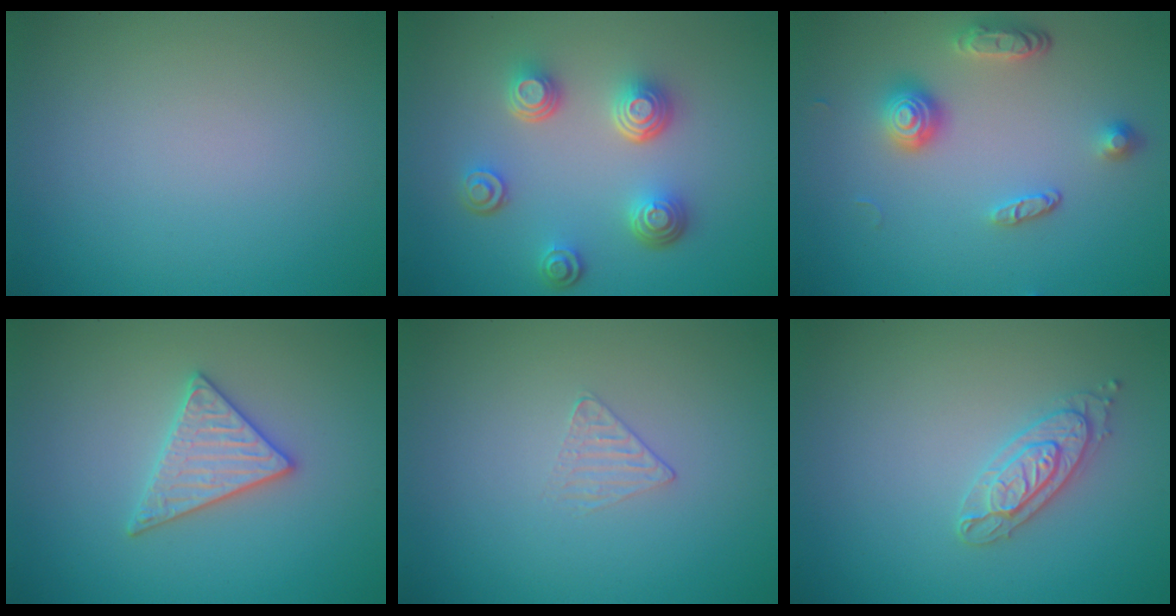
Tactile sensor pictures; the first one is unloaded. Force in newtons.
{"total": 4.5, "press": 3.5, "slide": 2.9}
{"total": 3.7, "press": 2.9, "slide": 2.2}
{"total": 2.9, "press": 2.9, "slide": 0.3}
{"total": 1.0, "press": 0.3, "slide": 0.9}
{"total": 2.5, "press": 2.4, "slide": 0.2}